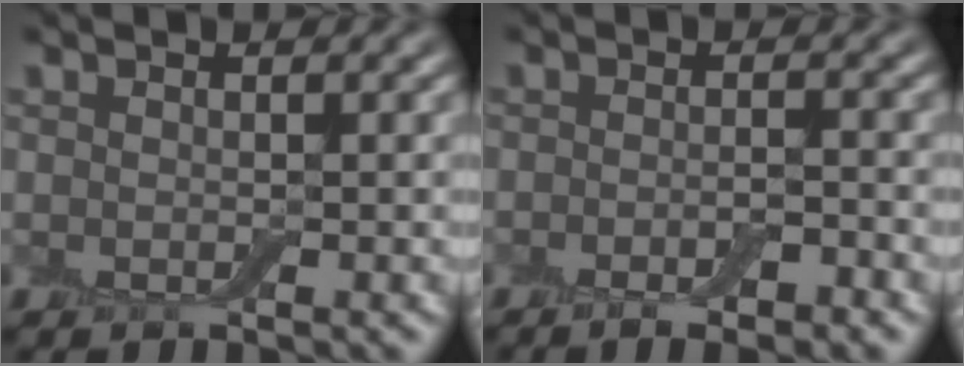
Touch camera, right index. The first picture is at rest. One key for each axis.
{"total": 3.1, "fx": -1.8, "fy": 0.7, "fz": 2.4, "tx": -0.037, "ty": -0.001, "tz": -0.028}